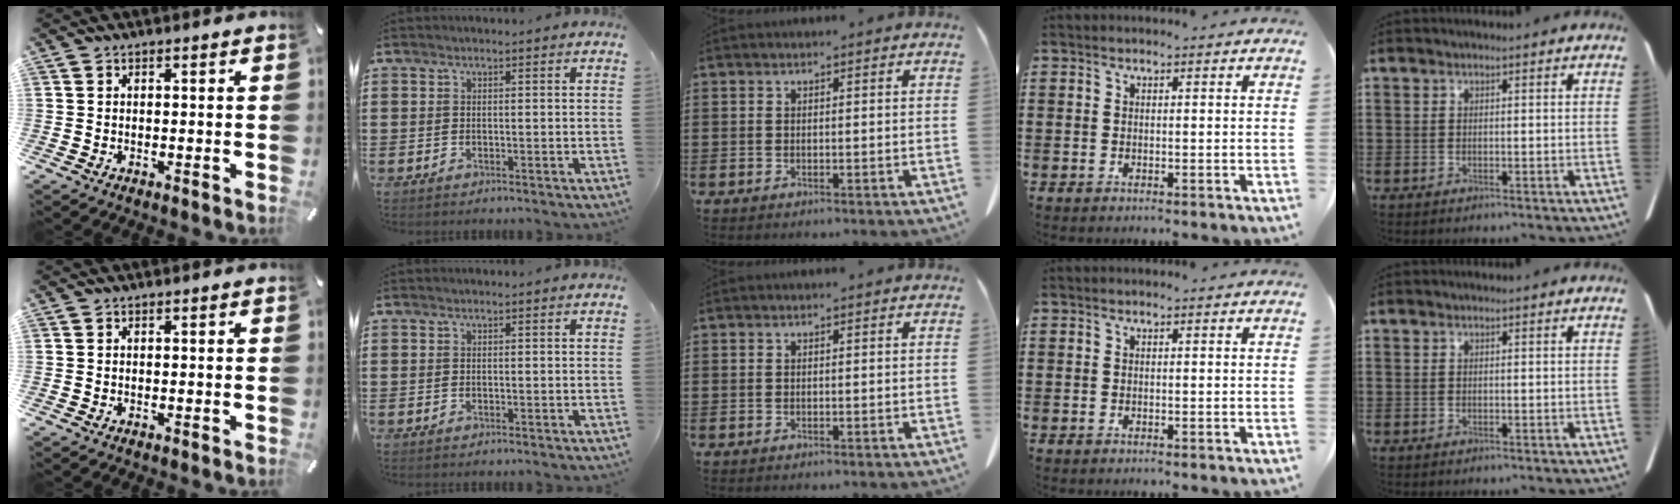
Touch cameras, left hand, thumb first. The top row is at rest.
{}